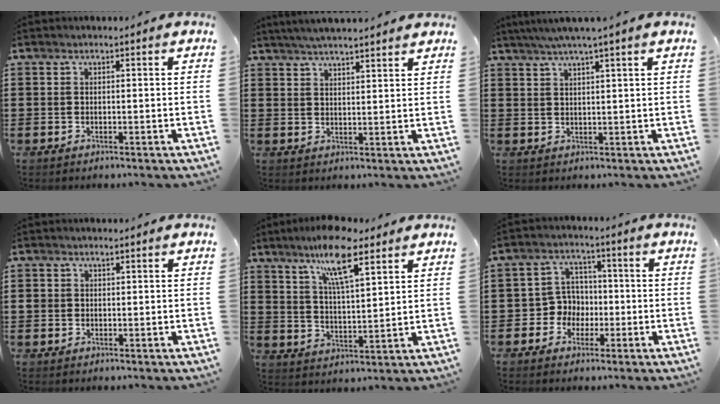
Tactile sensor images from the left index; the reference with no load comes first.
{"total": 3.5, "force": [3.3, -0.3, 1.0], "torque": [-0.028, -0.008, 0.059]}
{"total": 3.5, "force": [2.7, -0.7, 2.1], "torque": [-0.045, -0.004, 0.048]}
{"total": 1.1, "force": [0.3, 1.0, 0.4], "torque": [-0.011, 0.009, 0.005]}
{"total": 10.1, "force": [6.9, 1.9, 7.1], "torque": [-0.138, -0.012, 0.118]}
{"total": 5.2, "force": [-1.4, 4.9, 1.0], "torque": [-0.045, 0.012, -0.030]}